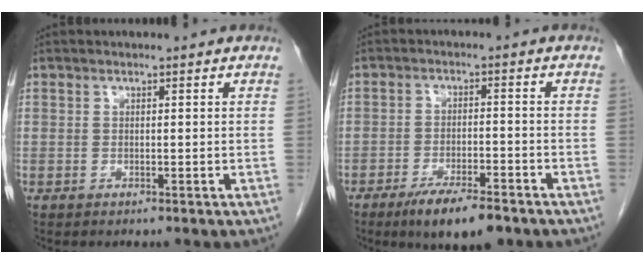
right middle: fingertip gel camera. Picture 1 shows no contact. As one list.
[{"total": 8.5, "force": [-6.0, 2.0, 5.7], "torque": [-0.092, -0.011, -0.096]}]